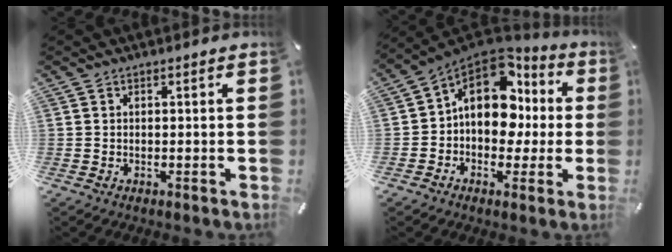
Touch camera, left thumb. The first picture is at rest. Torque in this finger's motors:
{"motor_torque": [2.44, 2.57, 0.76, 0.11, 0.20]}